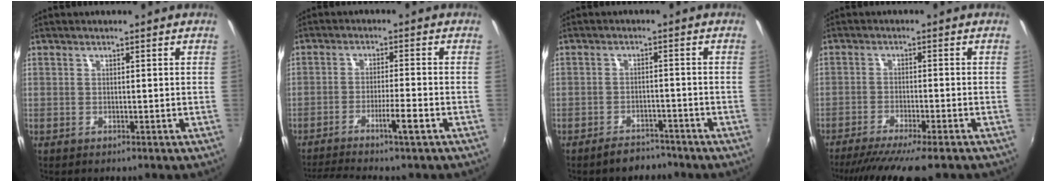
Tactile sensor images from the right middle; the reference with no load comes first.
{"total": 7.1, "force": [-5.3, -0.7, 4.6], "torque": [-0.097, -0.003, -0.090]}
{"total": 4.5, "force": [-4.0, 1.9, 1.0], "torque": [-0.029, 0.008, -0.055]}
{"total": 11.6, "force": [-9.5, 1.1, 6.6], "torque": [-0.134, -0.033, -0.150]}